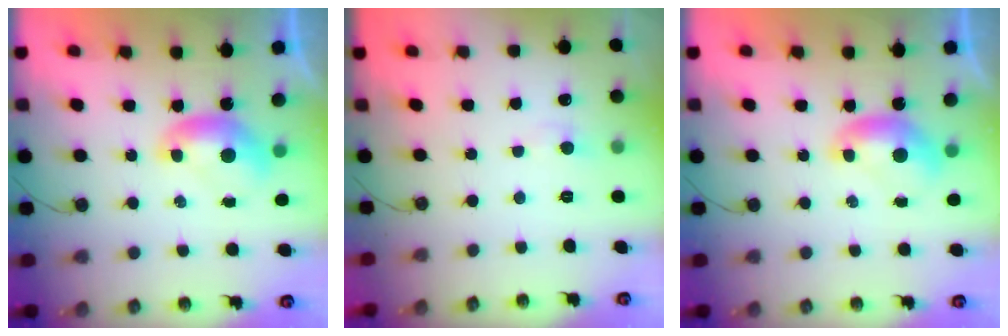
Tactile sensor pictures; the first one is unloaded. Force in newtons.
{"total": 0.5, "press": 0.2, "slide": 0.5}
{"total": 0.0}